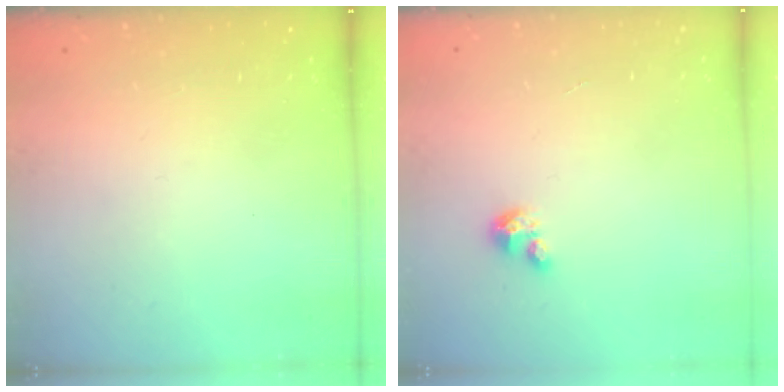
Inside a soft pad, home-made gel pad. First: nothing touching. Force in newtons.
{"total": 2.4, "press": 2.4, "slide": 0.1}